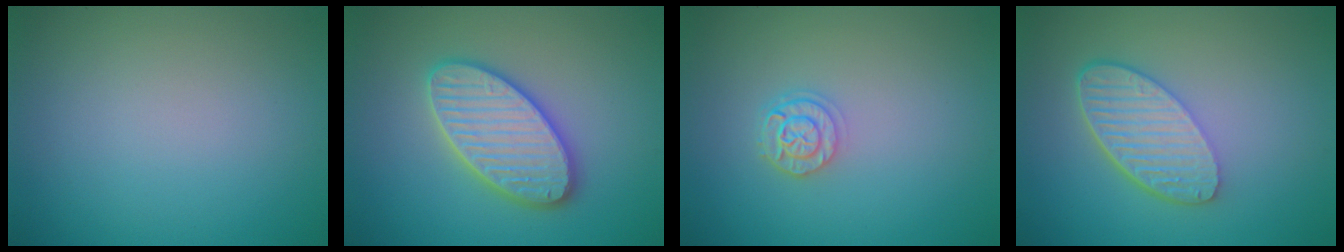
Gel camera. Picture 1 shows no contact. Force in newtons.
{"total": 5.8, "press": 5.8, "slide": 0.6}
{"total": 2.4, "press": 2.0, "slide": 1.3}
{"total": 5.6, "press": 4.2, "slide": 3.7}